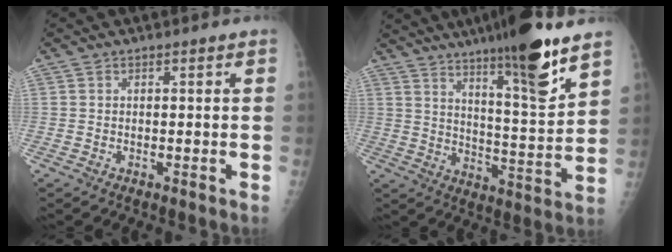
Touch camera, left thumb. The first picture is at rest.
{"total": 17.5, "force": [11.7, 2.1, 12.8], "torque": [-0.179, -0.073, 0.187]}